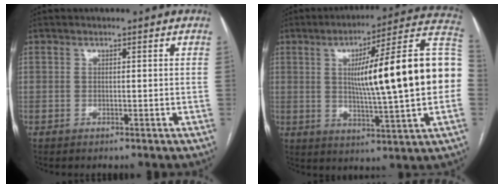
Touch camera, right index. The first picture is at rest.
{"total": 22.9, "force": [1.4, 1.3, 22.9], "torque": [-0.281, 0.034, 0.016]}